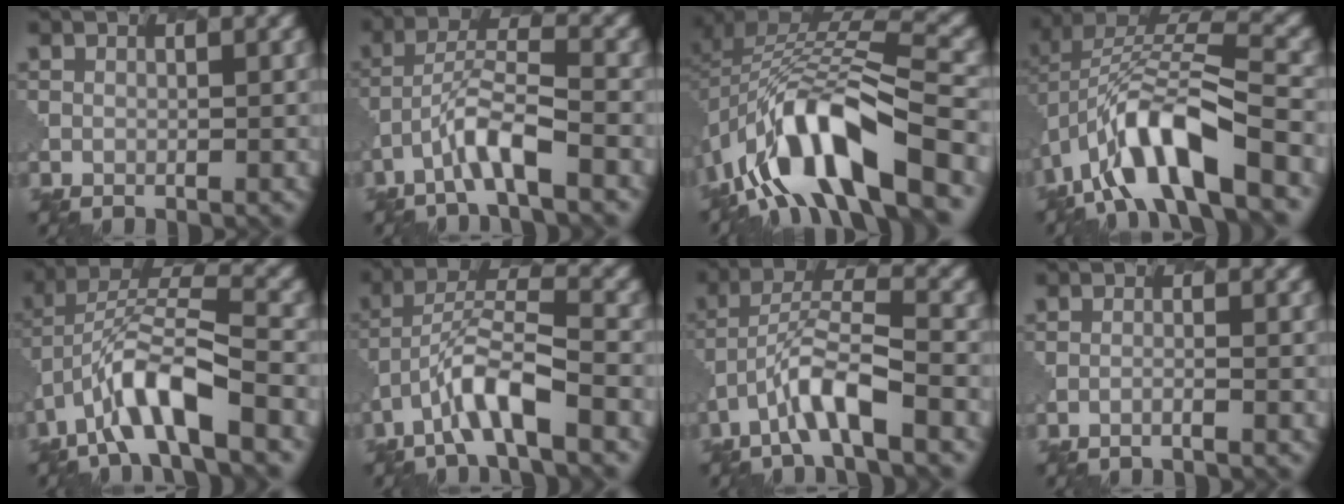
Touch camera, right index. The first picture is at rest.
{"total": 4.2, "force": [-2.5, 0.7, 3.4], "torque": [-0.063, 0.012, -0.049]}
{"total": 12.7, "force": [-6.3, 4.8, 9.9], "torque": [-0.170, 0.011, -0.106]}
{"total": 10.3, "force": [-4.6, 3.7, 8.5], "torque": [-0.155, 0.017, -0.085]}
{"total": 8.5, "force": [-4.3, 2.4, 6.9], "torque": [-0.126, 0.013, -0.079]}
{"total": 5.8, "force": [-3.3, 1.3, 4.6], "torque": [-0.088, 0.009, -0.063]}
{"total": 5.2, "force": [-3.0, 1.1, 4.1], "torque": [-0.080, 0.008, -0.058]}
{"total": 0.9, "force": [-0.7, 0.2, 0.6], "torque": [0.001, -0.001, -0.022]}